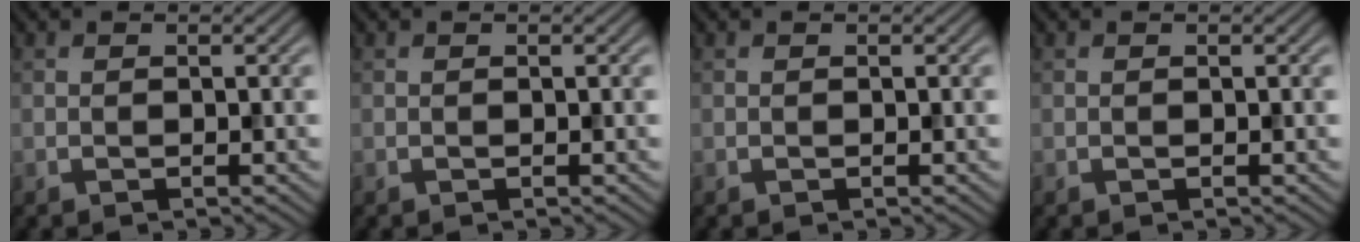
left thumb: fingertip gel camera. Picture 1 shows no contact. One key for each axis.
{"total": 0.0}
{"total": 0.0}
{"total": 0.0}